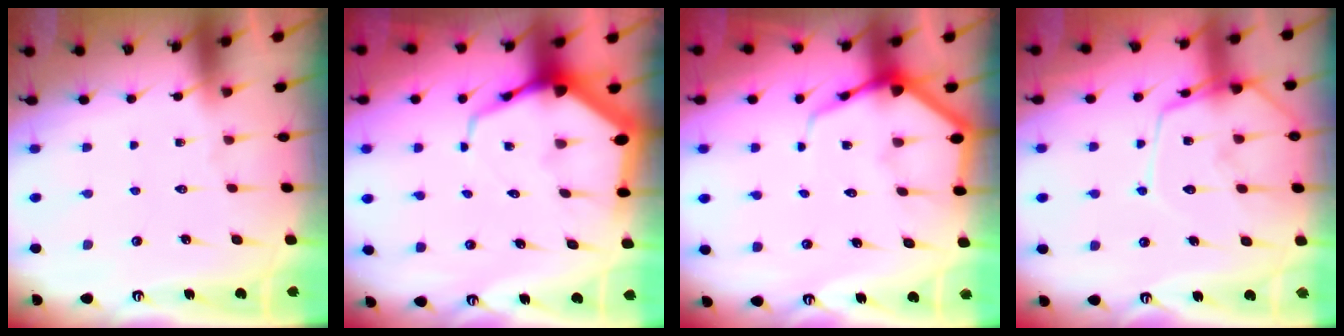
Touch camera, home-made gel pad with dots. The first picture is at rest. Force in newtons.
{"total": 8.8, "press": 8.7, "slide": 0.9}
{"total": 6.3, "press": 6.3, "slide": 0.6}
{"total": 12.5, "press": 12.4, "slide": 1.0}